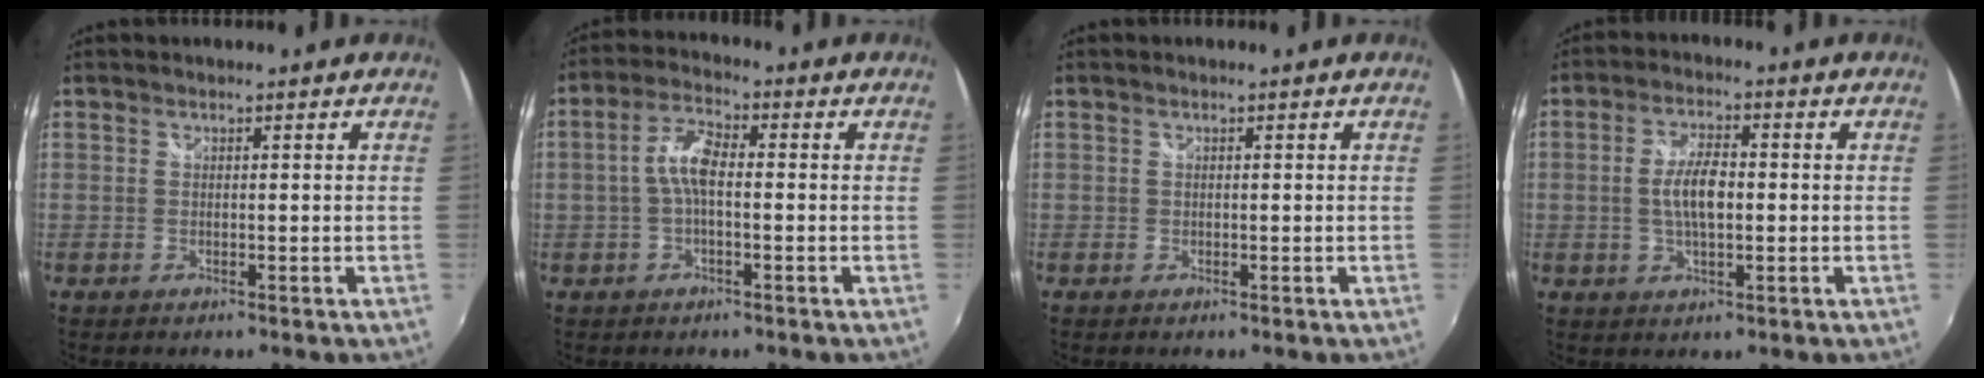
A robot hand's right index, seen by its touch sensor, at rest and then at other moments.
{"total": 5.5, "force": [-0.6, 2.1, 5.0], "torque": [-0.107, 0.016, -0.013]}
{"total": 0.0}
{"total": 6.7, "force": [-0.3, 2.6, 6.1], "torque": [-0.116, 0.004, -0.005]}